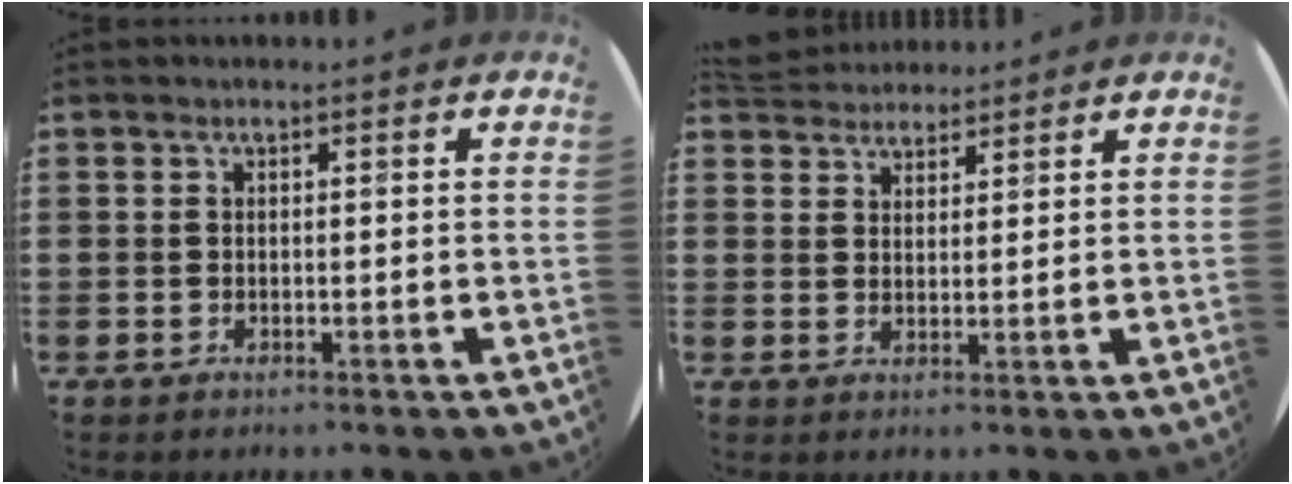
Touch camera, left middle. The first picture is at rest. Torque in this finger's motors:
{"motor_torque": [0.49, -0.59, -0.01, 0.01]}